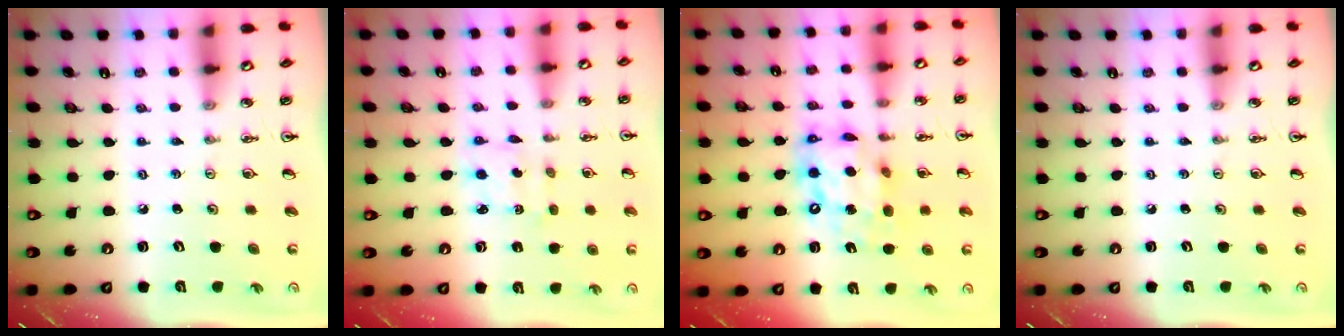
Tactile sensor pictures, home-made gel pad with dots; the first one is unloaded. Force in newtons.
{"total": 2.2, "press": 2.0, "slide": 0.8}
{"total": 14.0, "press": 14.0, "slide": 1.4}
{"total": 0.0}